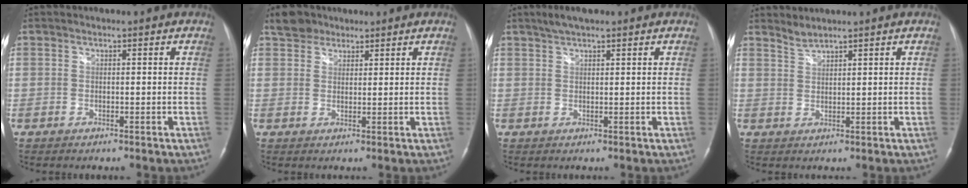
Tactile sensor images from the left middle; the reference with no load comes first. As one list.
[{"total": 3.8, "force": [2.9, 2.3, 0.6], "torque": [-0.017, 0.013, 0.053]}, {"total": 3.1, "force": [2.4, 0.5, 1.8], "torque": [-0.041, 0.010, 0.048]}, {"total": 3.4, "force": [3.0, -1.2, 0.9], "torque": [-0.030, -0.004, 0.072]}]